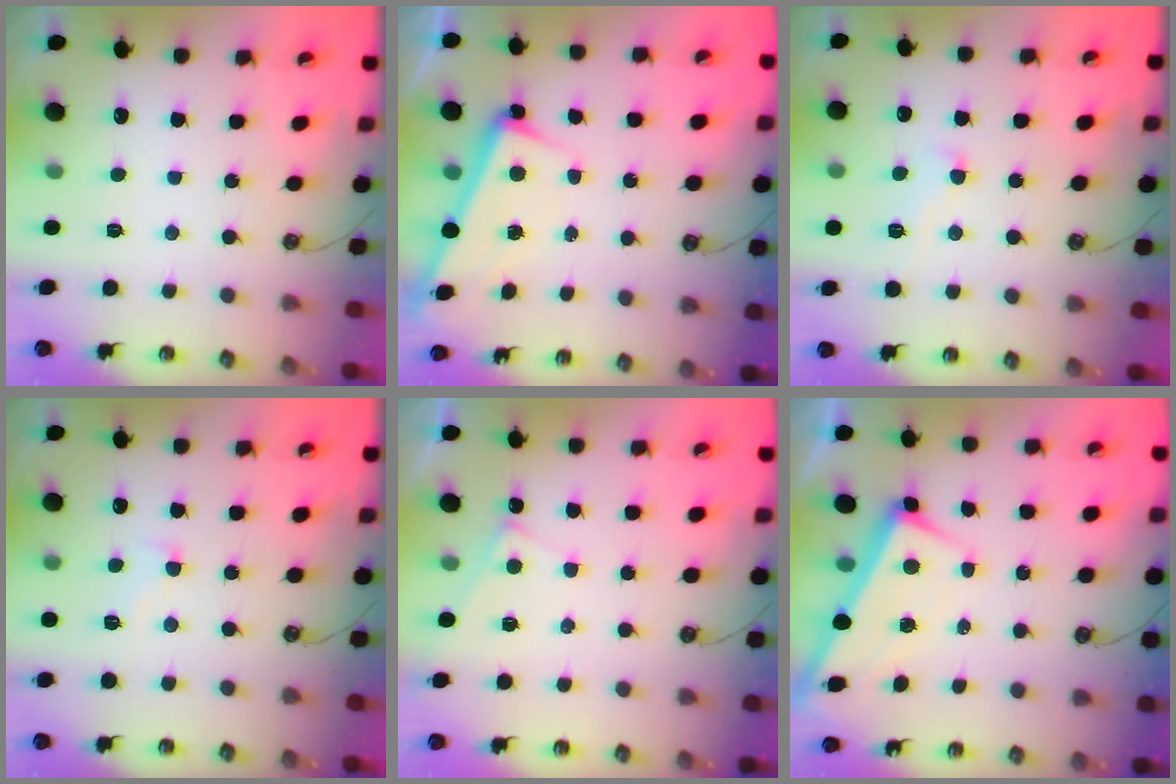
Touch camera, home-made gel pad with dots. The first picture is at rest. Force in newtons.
{"total": 2.3, "press": 2.2, "slide": 0.7}
{"total": 1.0, "press": 0.4, "slide": 0.9}
{"total": 2.4, "press": 2.3, "slide": 0.7}
{"total": 5.5, "press": 5.5, "slide": 0.2}
{"total": 2.0, "press": 1.9, "slide": 0.6}